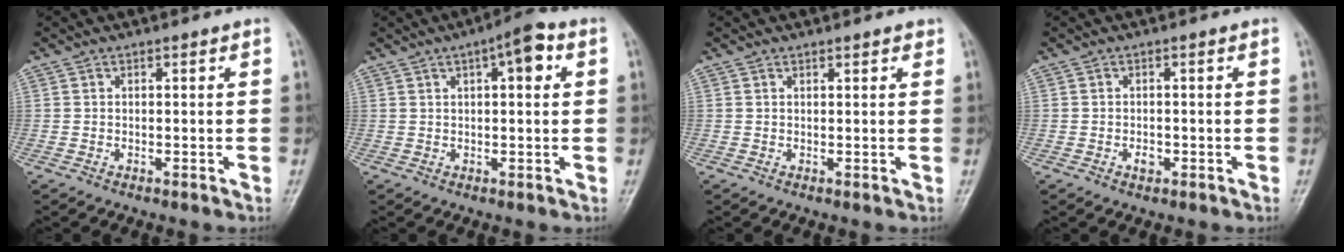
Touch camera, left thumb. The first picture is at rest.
{"total": 6.3, "force": [2.2, 2.1, 5.5], "torque": [-0.069, 0.011, 0.024]}
{"total": 1.5, "force": [1.1, 0.5, 0.8], "torque": [-0.006, -0.003, 0.012]}
{"total": 1.7, "force": [-0.7, 1.1, 1.1], "torque": [-0.015, 0.005, -0.010]}